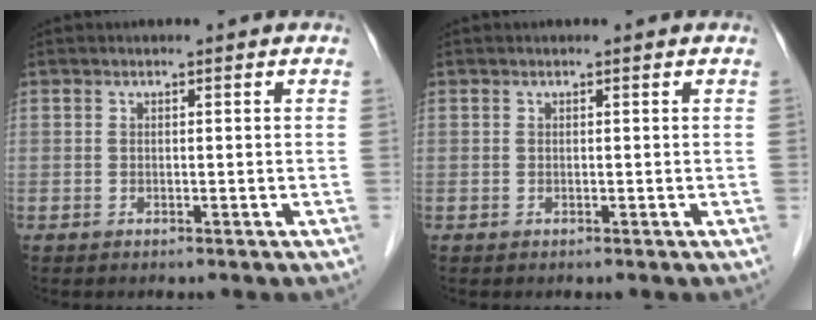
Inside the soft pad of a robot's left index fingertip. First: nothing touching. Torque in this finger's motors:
{"motor_torque": [-0.13, 0.01, 0.00, -0.01]}